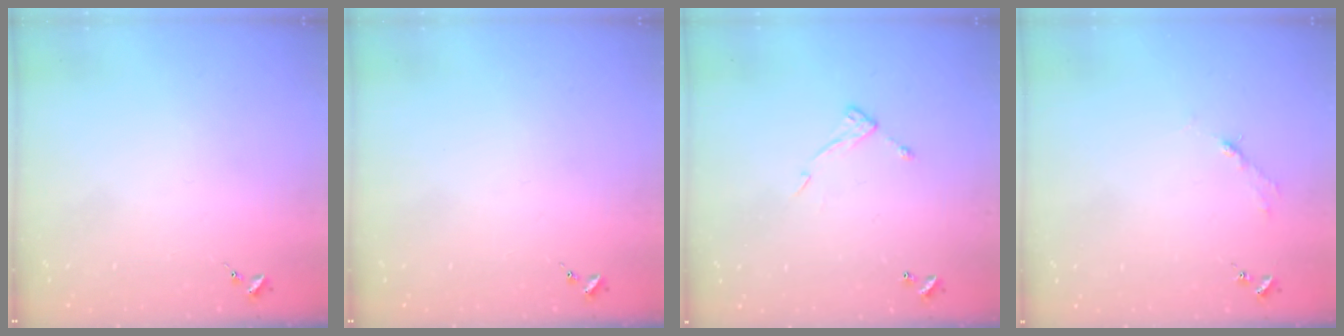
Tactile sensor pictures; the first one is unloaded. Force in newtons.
{"total": 0.0}
{"total": 7.0, "press": 7.0, "slide": 0.4}
{"total": 2.7, "press": 2.7, "slide": 0.4}